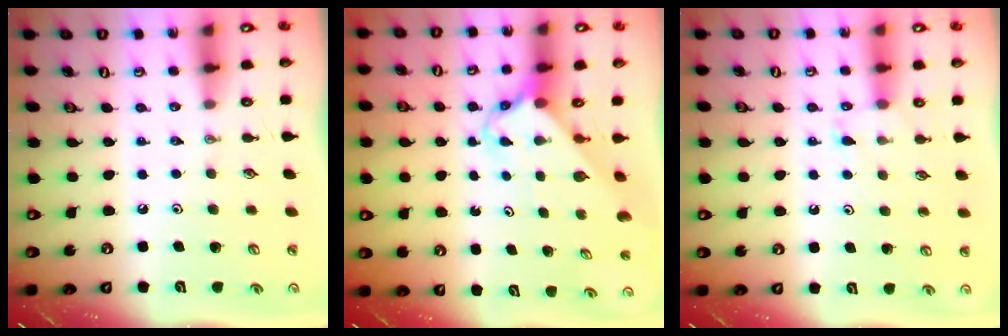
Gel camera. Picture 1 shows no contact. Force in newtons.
{"total": 2.7, "press": 2.7, "slide": 0.2}
{"total": 4.6, "press": 4.5, "slide": 0.4}